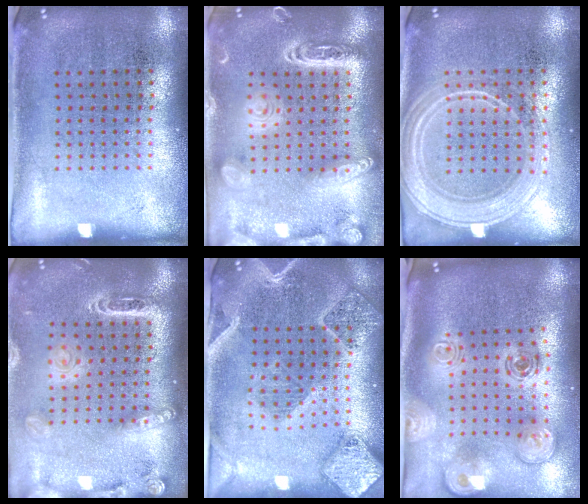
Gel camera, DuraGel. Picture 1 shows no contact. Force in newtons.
{"total": 4.1, "press": 4.0, "slide": 0.4}
{"total": 2.2, "press": 2.1, "slide": 0.4}
{"total": 2.3, "press": 1.9, "slide": 1.3}
{"total": 2.7, "press": 2.4, "slide": 1.2}
{"total": 2.6, "press": 1.9, "slide": 1.8}